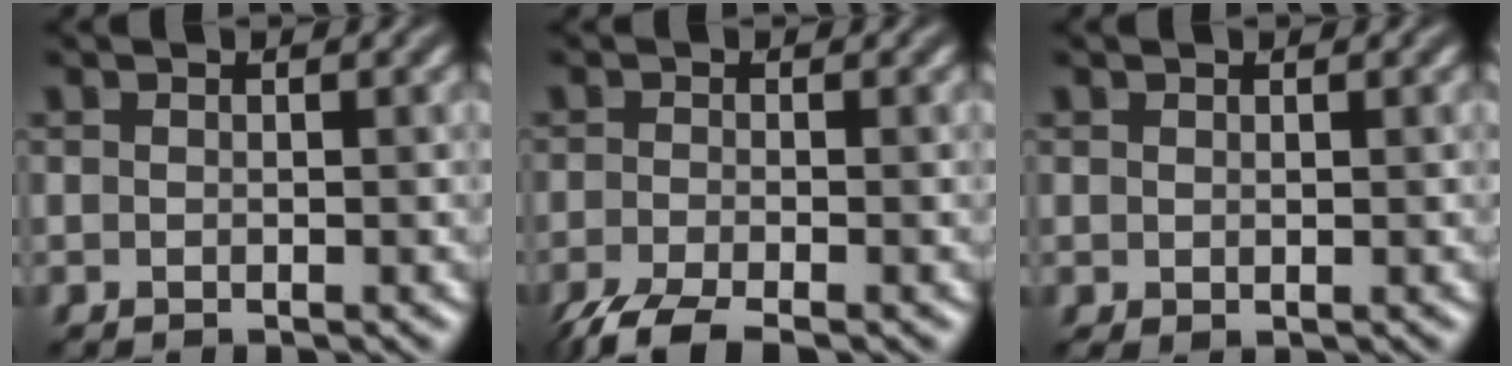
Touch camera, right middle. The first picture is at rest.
{"total": 3.7, "force": [-2.8, 0.7, 2.3], "torque": [-0.046, -0.010, -0.063]}
{"total": 0.6, "force": [0.2, 0.3, 0.4], "torque": [-0.009, 0.002, 0.004]}